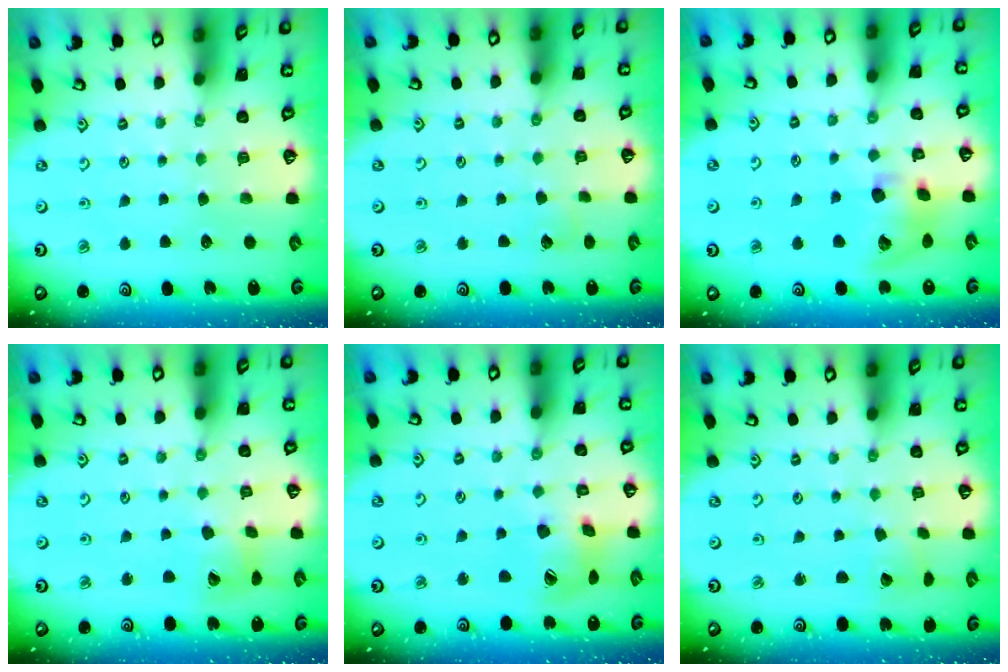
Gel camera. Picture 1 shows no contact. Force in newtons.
{"total": 2.9, "press": 2.9, "slide": 0.2}
{"total": 12.1, "press": 11.9, "slide": 1.8}
{"total": 9.2, "press": 9.1, "slide": 1.2}
{"total": 13.8, "press": 13.7, "slide": 1.7}
{"total": 2.3, "press": 2.3, "slide": 0.1}